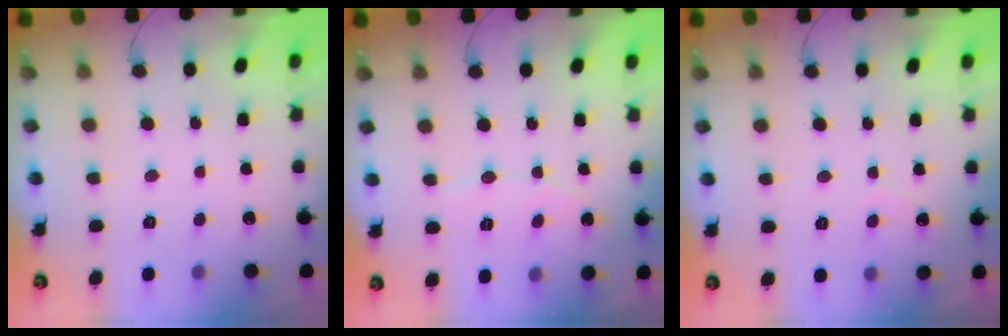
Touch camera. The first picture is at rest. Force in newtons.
{"total": 3.3, "press": 3.3, "slide": 0.3}
{"total": 1.9, "press": 1.9, "slide": 0.2}